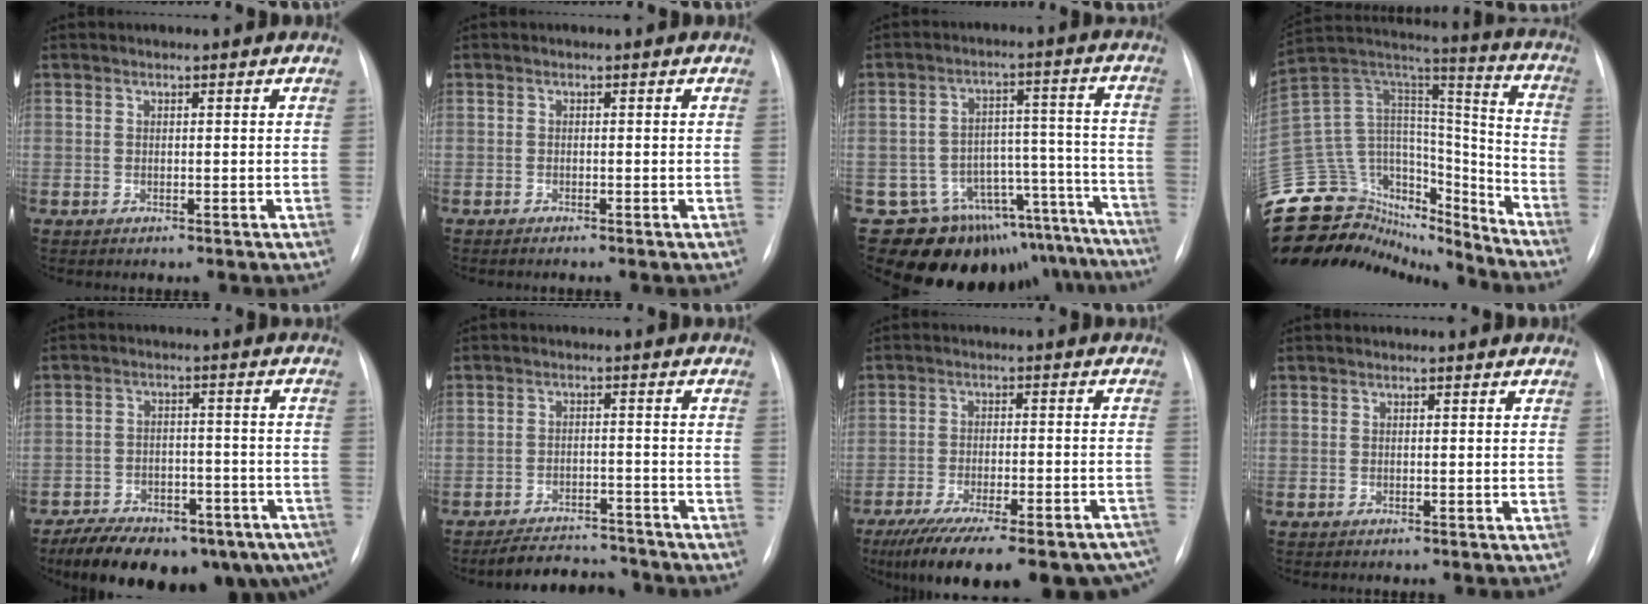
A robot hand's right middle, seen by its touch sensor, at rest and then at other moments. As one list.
[{"total": 0.8, "force": [-0.7, 0.0, 0.4], "torque": [-0.009, -0.002, -0.009]}, {"total": 20.7, "force": [-18.2, 8.7, 4.7], "torque": [-0.022, 0.071, -0.232]}, {"total": 33.9, "force": [-29.8, 11.6, 11.1], "torque": [-0.267, 0.023, -0.455]}, {"total": 20.7, "force": [-15.0, 9.1, 10.9], "torque": [-0.148, 0.011, -0.200]}, {"total": 8.1, "force": [-7.7, 2.1, 1.4], "torque": [-0.017, 0.005, -0.110]}, {"total": 25.7, "force": [-20.3, 6.4, 14.3], "torque": [-0.168, -0.013, -0.266]}, {"total": 0.0}]